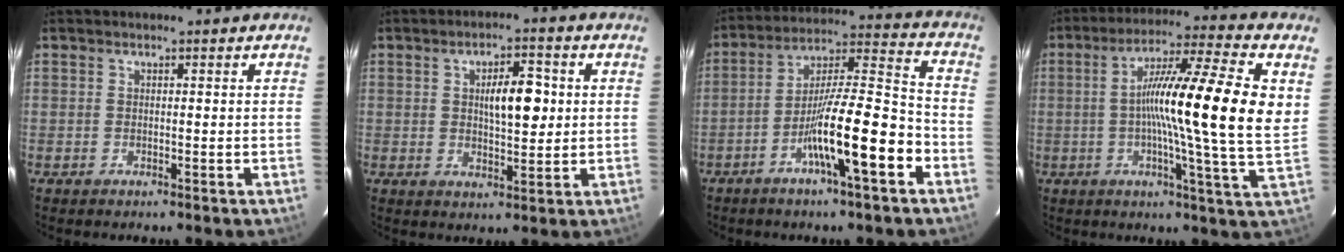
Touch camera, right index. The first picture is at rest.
{"total": 6.9, "force": [1.1, 2.3, 6.4], "torque": [-0.101, 0.008, 0.022]}
{"total": 14.4, "force": [-6.1, 0.9, 13.0], "torque": [-0.225, 0.006, -0.104]}
{"total": 18.7, "force": [2.3, -0.5, 18.5], "torque": [-0.292, 0.011, 0.018]}